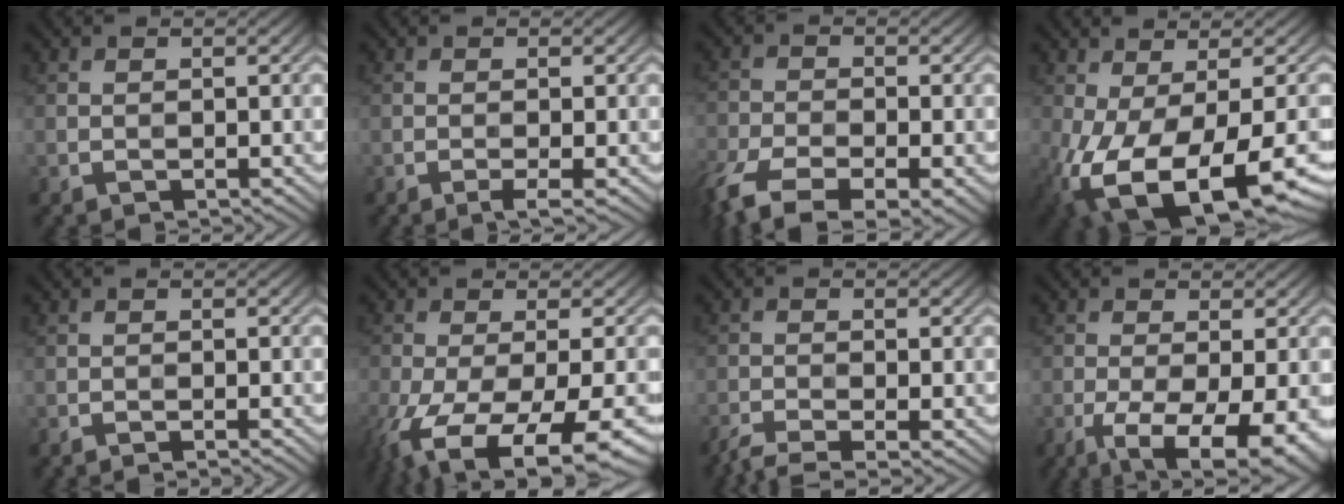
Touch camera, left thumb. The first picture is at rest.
{"total": 1.4, "force": [-0.7, 0.0, 1.2], "torque": [-0.021, 0.001, -0.017]}
{"total": 9.7, "force": [-6.5, 3.7, 6.3], "torque": [-0.138, -0.026, -0.122]}
{"total": 13.6, "force": [-5.4, 5.7, 11.1], "torque": [-0.238, -0.057, -0.067]}
{"total": 1.1, "force": [-0.9, 0.1, 0.6], "torque": [-0.001, -0.001, -0.021]}
{"total": 13.8, "force": [-7.4, 4.7, 10.7], "torque": [-0.229, -0.053, -0.102]}
{"total": 3.9, "force": [-3.1, 0.6, 2.4], "torque": [-0.044, -0.010, -0.070]}
{"total": 10.6, "force": [-5.0, 3.5, 8.6], "torque": [-0.150, -0.022, -0.070]}